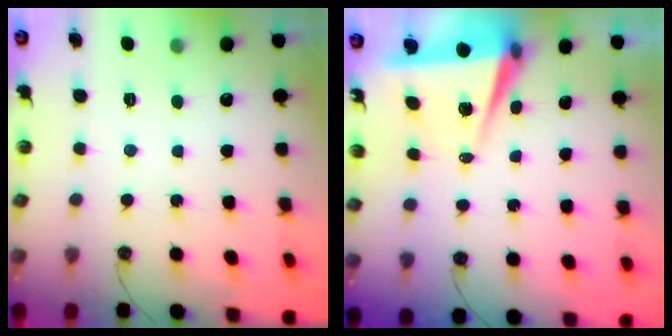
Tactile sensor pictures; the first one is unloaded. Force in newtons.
{"total": 6.0, "press": 4.1, "slide": 4.3}